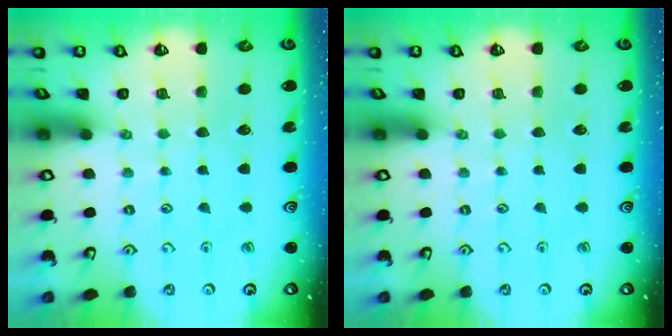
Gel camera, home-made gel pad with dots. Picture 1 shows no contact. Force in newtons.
{"total": 0.0}